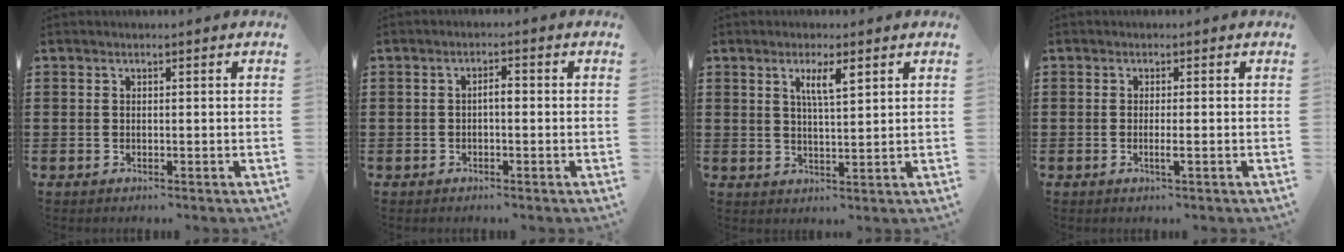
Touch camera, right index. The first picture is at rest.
{"total": 1.7, "force": [-0.4, 0.5, 1.6], "torque": [-0.029, 0.002, -0.008]}
{"total": 4.0, "force": [1.8, 0.9, 3.4], "torque": [-0.064, 0.002, 0.028]}
{"total": 1.7, "force": [-0.5, 0.0, 1.6], "torque": [-0.026, -0.004, -0.010]}